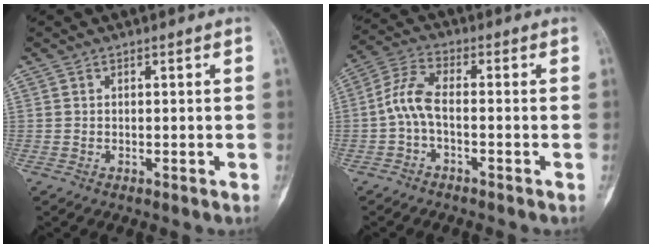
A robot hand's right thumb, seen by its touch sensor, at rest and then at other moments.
{"total": 6.1, "force": [-1.4, 2.5, 5.3], "torque": [-0.117, 0.026, -0.037]}